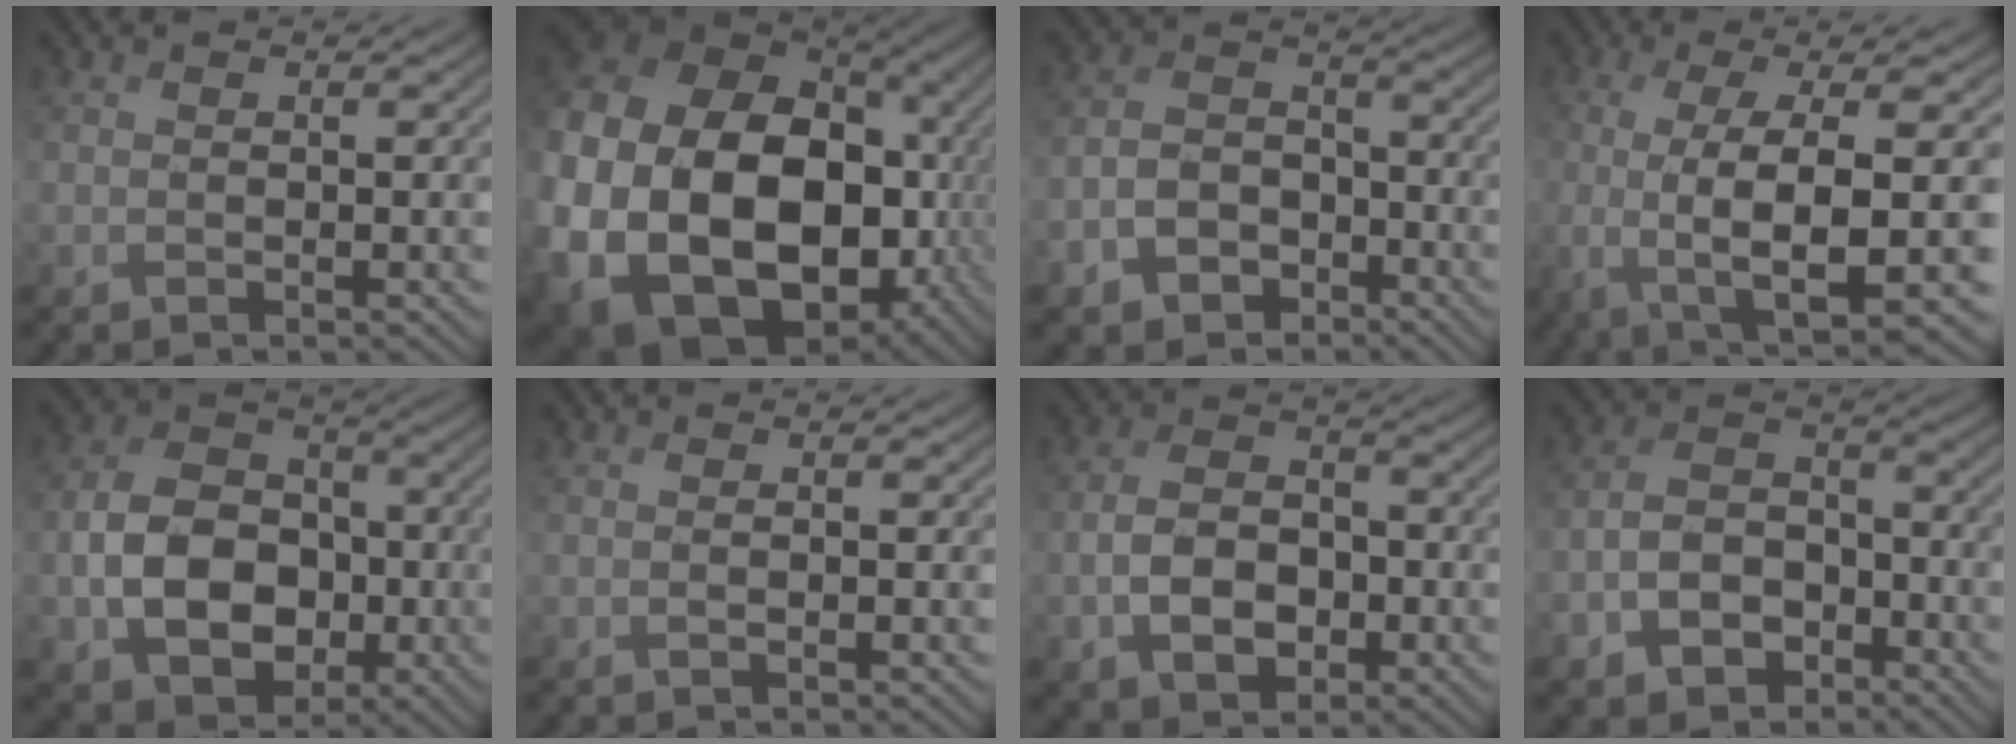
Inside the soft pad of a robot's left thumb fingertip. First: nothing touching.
{"total": 24.4, "force": [-4.9, 17.8, 16.0], "torque": [-0.345, -0.070, -0.099]}
{"total": 7.1, "force": [-4.6, 4.6, 2.8], "torque": [-0.060, -0.005, -0.098]}
{"total": 12.5, "force": [-3.2, 3.2, 11.7], "torque": [-0.197, -0.012, -0.046]}
{"total": 10.9, "force": [-2.9, 8.3, 6.3], "torque": [-0.134, -0.007, -0.063]}
{"total": 0.6, "force": [-0.2, 0.0, 0.5], "torque": [-0.009, 0.000, -0.005]}
{"total": 7.1, "force": [-2.6, 4.9, 4.4], "torque": [-0.091, -0.007, -0.053]}
{"total": 7.7, "force": [-4.6, 5.0, 3.6], "torque": [-0.072, -0.006, -0.097]}